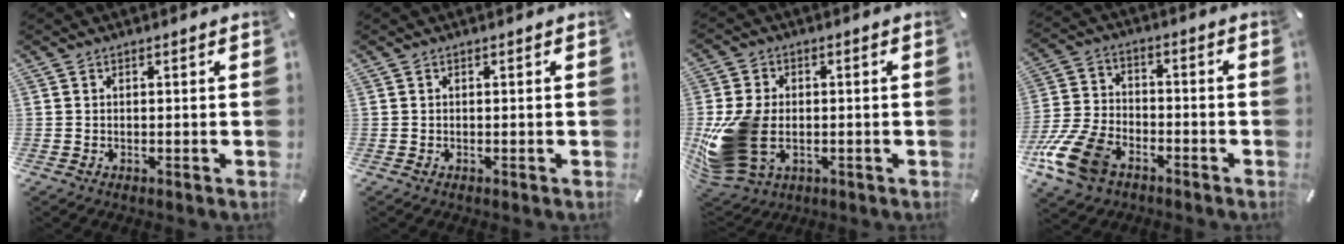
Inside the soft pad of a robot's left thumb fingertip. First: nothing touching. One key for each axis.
{"total": 0.0}
{"total": 16.7, "fx": -2.9, "fy": 11.9, "fz": 11.2, "tx": -0.247, "ty": 0.004, "tz": -0.049}
{"total": 14.3, "fx": -7.9, "fy": 8.7, "fz": 8.0, "tx": -0.172, "ty": 0.041, "tz": -0.144}